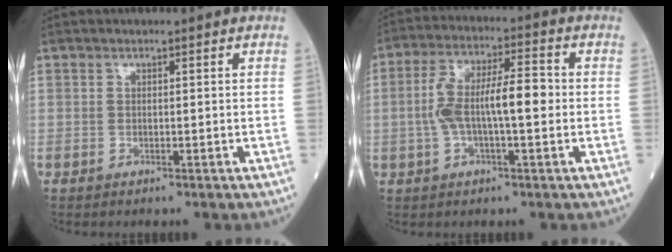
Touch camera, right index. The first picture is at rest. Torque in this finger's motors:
{"motor_torque": [1.65, -0.23, 0.82, 0.21]}